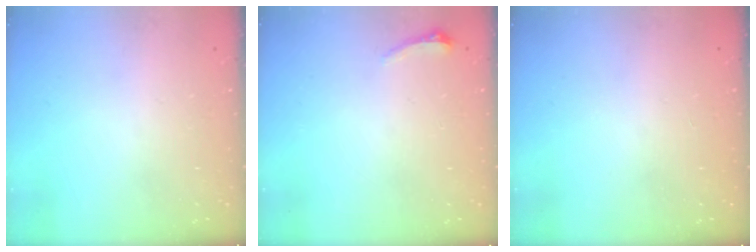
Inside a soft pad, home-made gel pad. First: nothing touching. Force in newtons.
{"total": 4.2, "press": 3.9, "slide": 1.7}
{"total": 0.0}